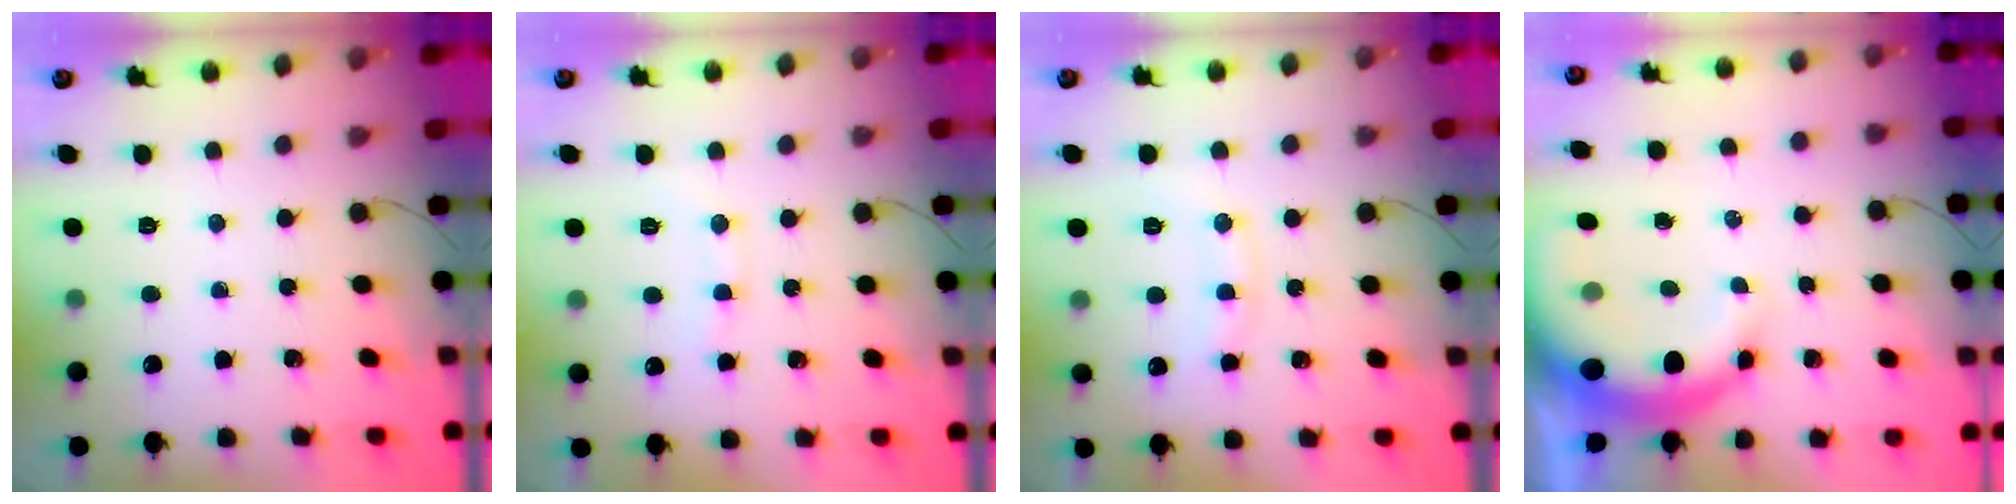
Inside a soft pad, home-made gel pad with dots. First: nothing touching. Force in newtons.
{"total": 4.8, "press": 4.6, "slide": 1.2}
{"total": 8.9, "press": 8.8, "slide": 1.1}
{"total": 9.7, "press": 9.5, "slide": 1.8}